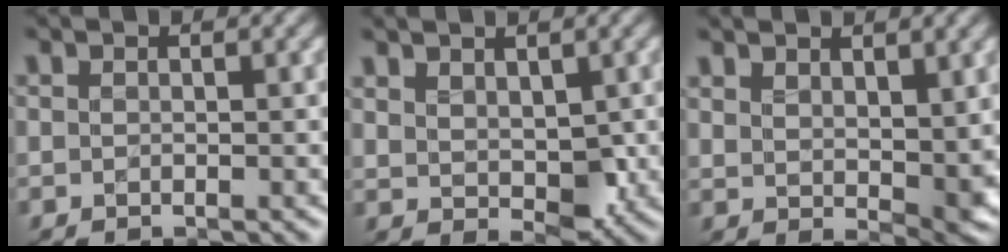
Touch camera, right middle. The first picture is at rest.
{"total": 3.2, "force": [1.1, 1.9, 2.4], "torque": [-0.043, -0.006, 0.027]}
{"total": 4.0, "force": [2.2, 1.7, 2.8], "torque": [-0.060, -0.004, 0.049]}